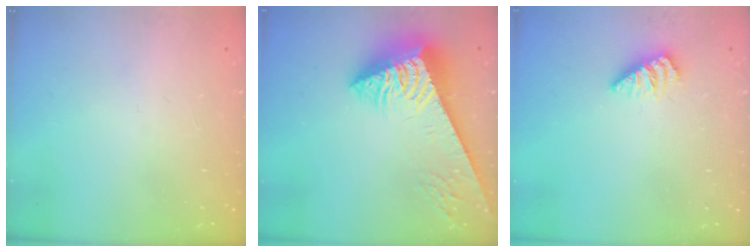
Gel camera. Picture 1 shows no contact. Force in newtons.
{"total": 7.8, "press": 7.7, "slide": 1.0}
{"total": 0.0}